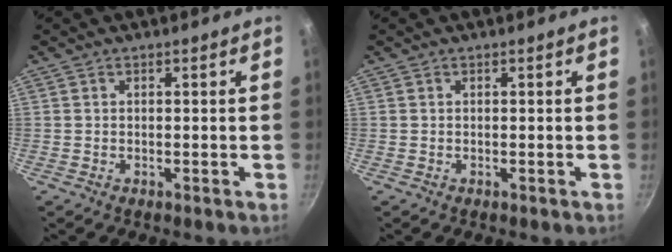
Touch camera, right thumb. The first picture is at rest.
{"total": 0.0}